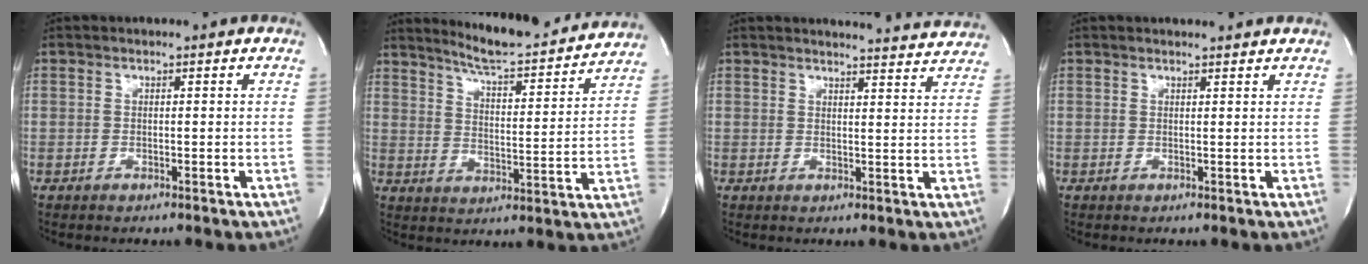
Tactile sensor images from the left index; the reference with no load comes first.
{"total": 16.9, "force": [15.8, 1.3, 6.0], "torque": [-0.092, -0.029, 0.214]}
{"total": 10.9, "force": [10.7, 0.0, 1.7], "torque": [-0.016, -0.033, 0.109]}
{"total": 3.3, "force": [3.2, -0.1, 0.7], "torque": [-0.012, 0.004, 0.032]}